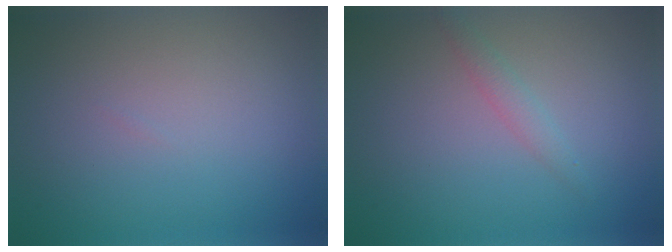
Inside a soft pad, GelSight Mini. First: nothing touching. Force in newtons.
{"total": 1.3, "press": 1.3, "slide": 0.0}